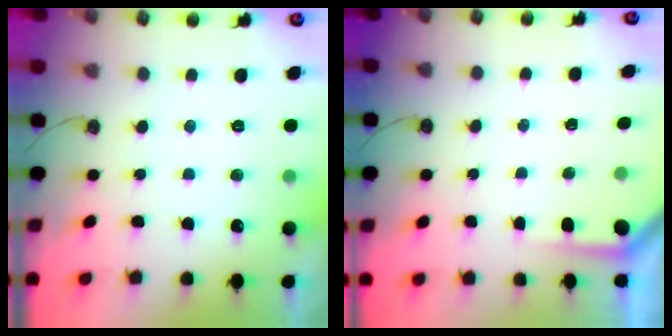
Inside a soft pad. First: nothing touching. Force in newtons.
{"total": 1.8, "press": 1.8, "slide": 0.3}